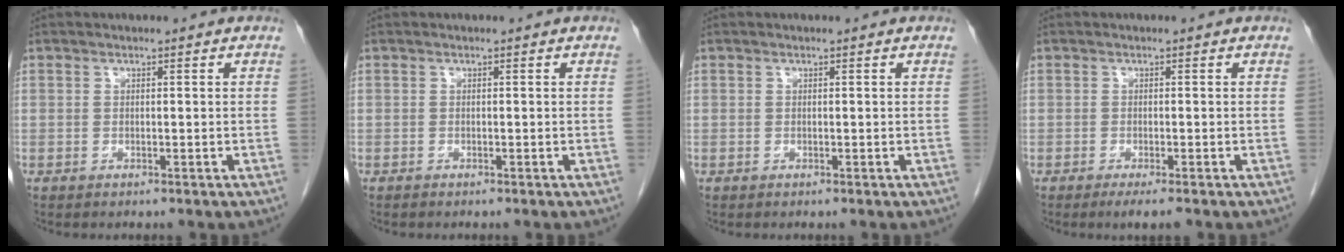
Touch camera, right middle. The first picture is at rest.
{"total": 0.0}
{"total": 0.0}
{"total": 2.2, "force": [-1.6, 0.0, 1.5], "torque": [-0.021, -0.007, -0.025]}